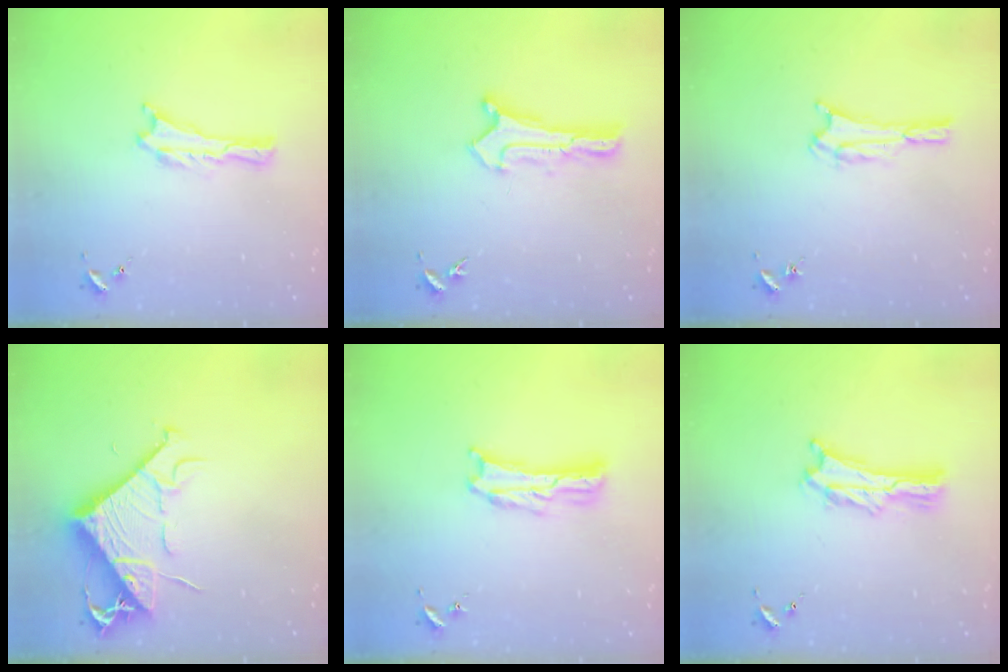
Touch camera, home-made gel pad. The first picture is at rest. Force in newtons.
{"total": 0.8, "press": 0.8, "slide": 0.0}
{"total": 3.3, "press": 3.3, "slide": 0.4}
{"total": 8.9, "press": 8.8, "slide": 1.1}
{"total": 1.6, "press": 1.6, "slide": 0.3}
{"total": 2.7, "press": 2.7, "slide": 0.3}